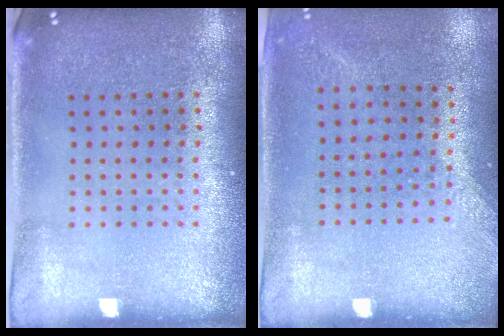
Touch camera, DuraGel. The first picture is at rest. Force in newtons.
{"total": 1.3, "press": 1.0, "slide": 0.7}